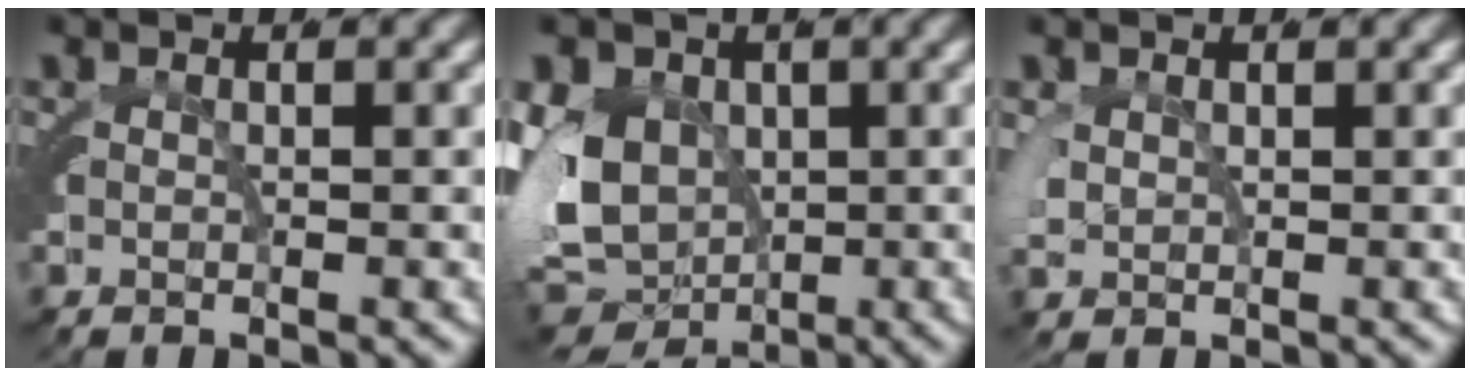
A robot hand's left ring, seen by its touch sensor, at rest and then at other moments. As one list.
[{"total": 13.5, "force": [-0.6, 11.6, 6.8], "torque": [-0.153, -0.035, -0.004]}, {"total": 2.0, "force": [1.1, 1.5, 0.8], "torque": [-0.036, 0.005, 0.021]}]